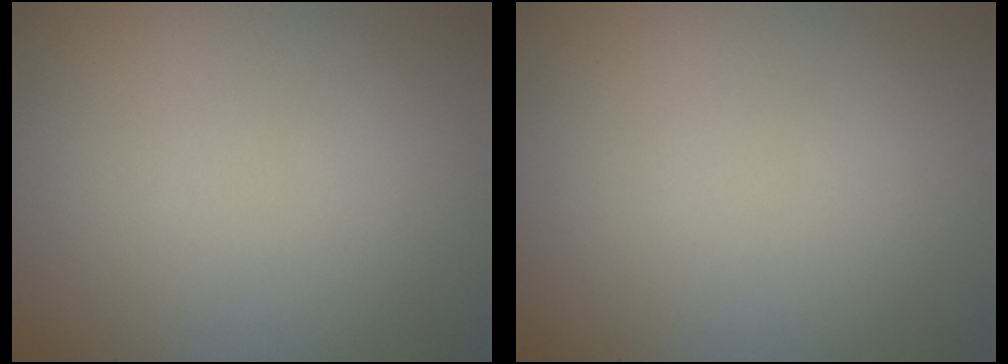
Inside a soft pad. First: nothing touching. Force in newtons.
{"total": 0.0}